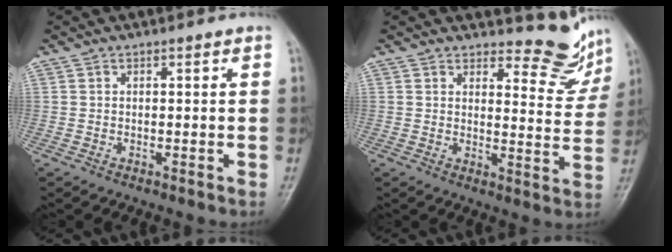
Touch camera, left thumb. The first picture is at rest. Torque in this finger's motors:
{"motor_torque": [0.19, 0.11, -0.27, -0.35, 0.04]}